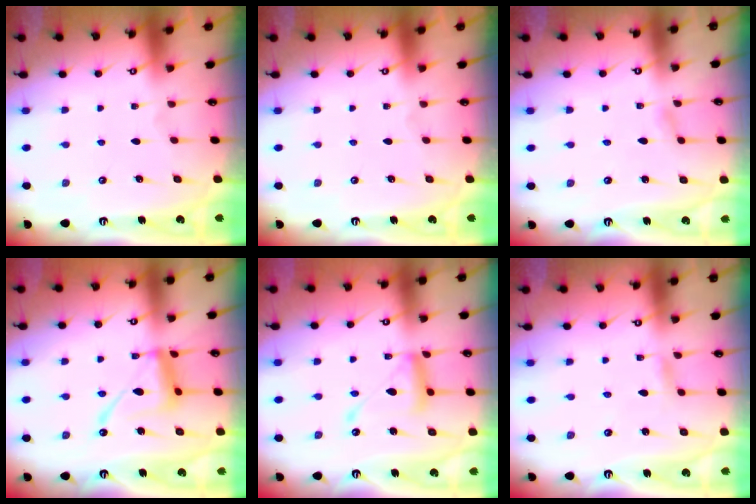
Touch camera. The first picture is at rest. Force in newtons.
{"total": 0.0}
{"total": 2.1, "press": 2.1, "slide": 0.3}
{"total": 13.6, "press": 13.5, "slide": 1.2}
{"total": 13.1, "press": 13.1, "slide": 1.1}
{"total": 1.4, "press": 1.4, "slide": 0.1}